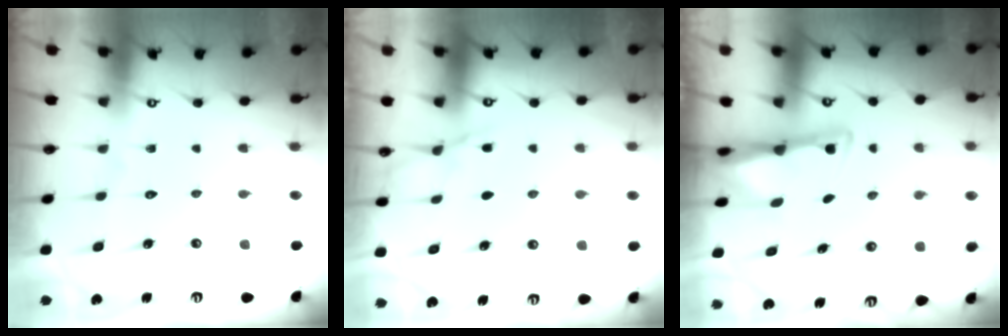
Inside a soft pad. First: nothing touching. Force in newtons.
{"total": 3.6, "press": 3.6, "slide": 0.6}
{"total": 2.9, "press": 2.8, "slide": 0.6}